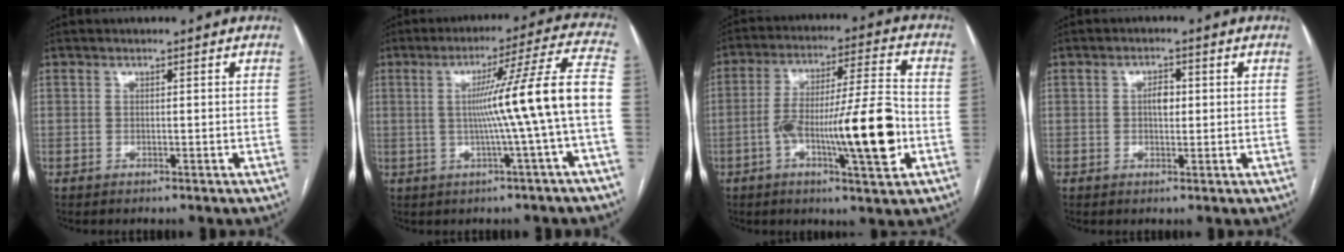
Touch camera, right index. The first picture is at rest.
{"total": 13.4, "force": [-1.4, -2.3, 13.1], "torque": [-0.182, 0.016, -0.020]}
{"total": 15.6, "force": [-4.3, 1.4, 14.9], "torque": [-0.253, 0.009, -0.068]}
{"total": 2.6, "force": [0.3, 1.4, 2.1], "torque": [-0.034, 0.004, 0.003]}